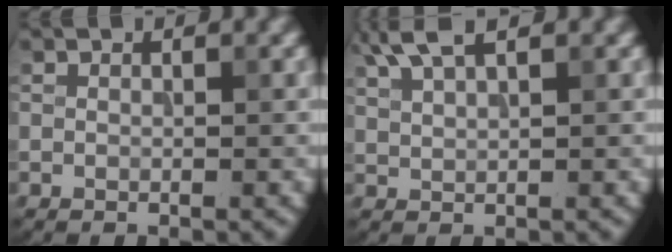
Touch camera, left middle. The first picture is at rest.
{"total": 3.6, "force": [2.5, 0.9, 2.3], "torque": [-0.051, 0.011, 0.053]}